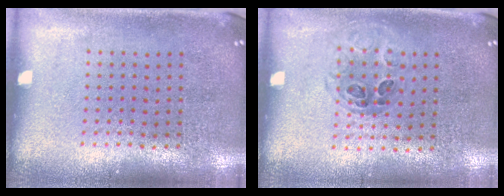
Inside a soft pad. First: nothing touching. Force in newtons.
{"total": 1.0, "press": 0.7, "slide": 0.6}